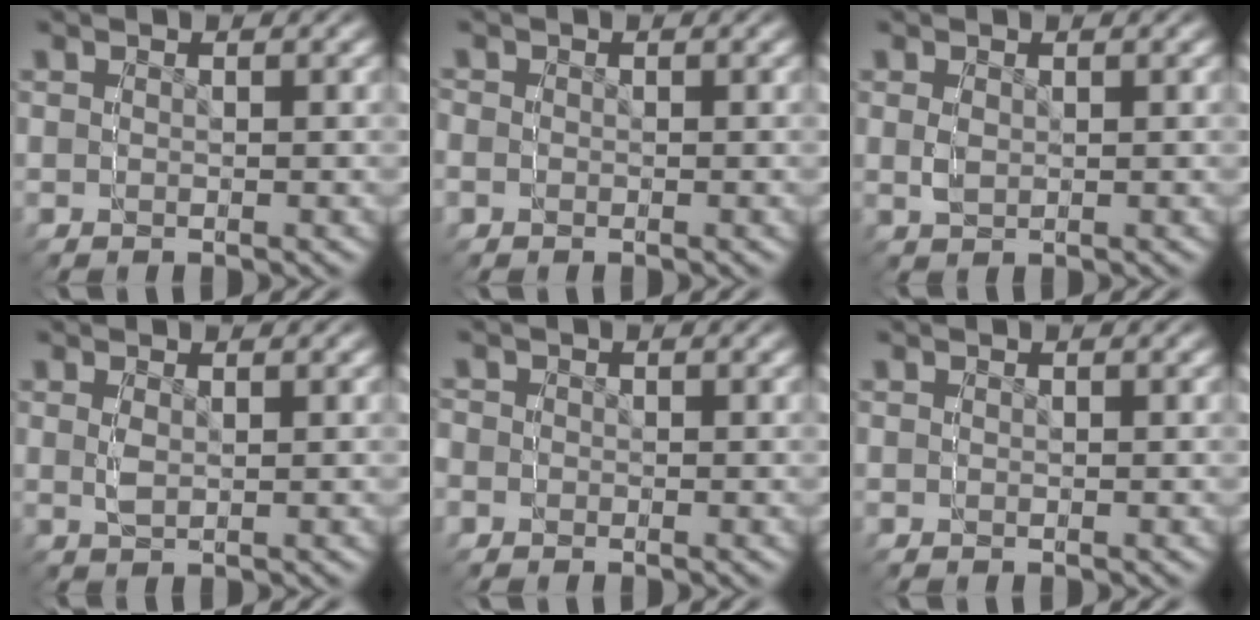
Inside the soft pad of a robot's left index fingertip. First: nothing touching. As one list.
[{"total": 0.9, "force": [-0.6, 0.5, -0.4], "torque": [0.000, -0.012, -0.006]}, {"total": 1.1, "force": [1.0, -0.4, 0.3], "torque": [0.000, 0.006, 0.016]}, {"total": 1.0, "force": [0.7, -0.6, 0.4], "torque": [-0.001, 0.013, 0.009]}, {"total": 1.7, "force": [-0.9, 1.3, -0.6], "torque": [-0.002, -0.018, -0.008]}, {"total": 0.0}]